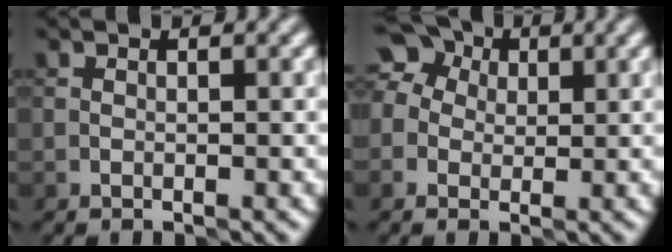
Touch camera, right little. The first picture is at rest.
{"total": 7.3, "force": [2.4, 5.8, 3.6], "torque": [-0.052, 0.040, 0.005]}